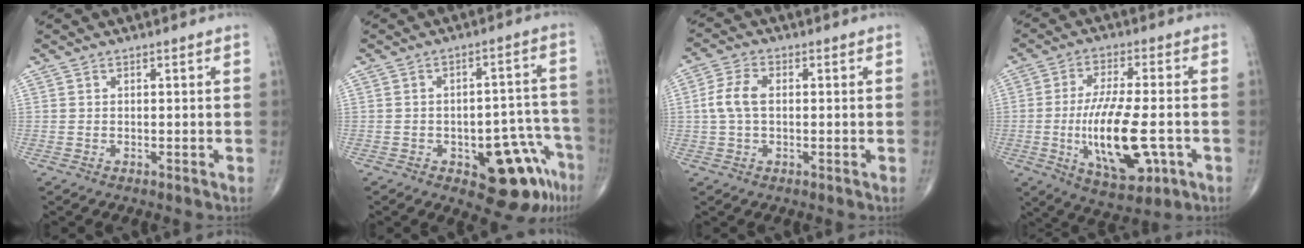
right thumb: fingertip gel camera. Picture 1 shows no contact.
{"total": 13.0, "force": [-6.5, 5.8, 9.7], "torque": [-0.076, 0.048, -0.074]}
{"total": 5.5, "force": [0.2, 3.2, 4.5], "torque": [-0.104, 0.014, -0.001]}
{"total": 15.7, "force": [-3.3, 5.9, 14.2], "torque": [-0.251, -0.002, -0.046]}